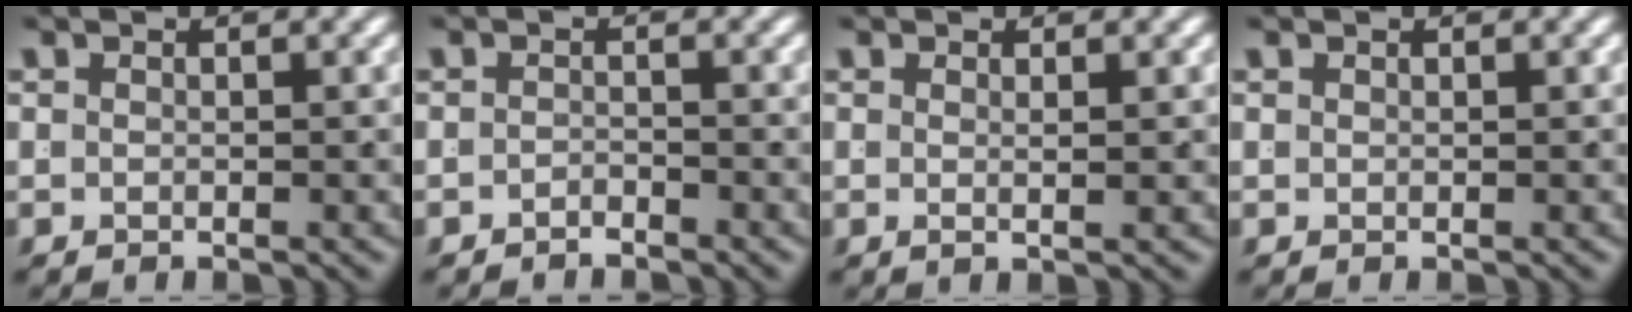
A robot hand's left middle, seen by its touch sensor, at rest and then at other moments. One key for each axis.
{"total": 1.7, "fx": -1.6, "fy": -0.3, "fz": -0.1, "tx": 0.010, "ty": -0.007, "tz": -0.027}
{"total": 1.1, "fx": 0.0, "fy": -0.7, "fz": 0.8, "tx": -0.011, "ty": -0.008, "tz": 0.005}
{"total": 0.0}